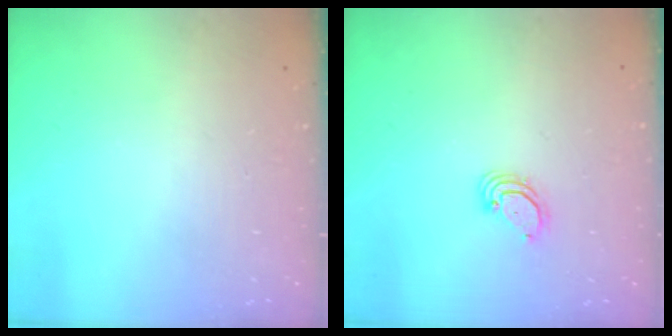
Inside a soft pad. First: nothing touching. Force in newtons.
{"total": 3.7, "press": 3.7, "slide": 0.3}